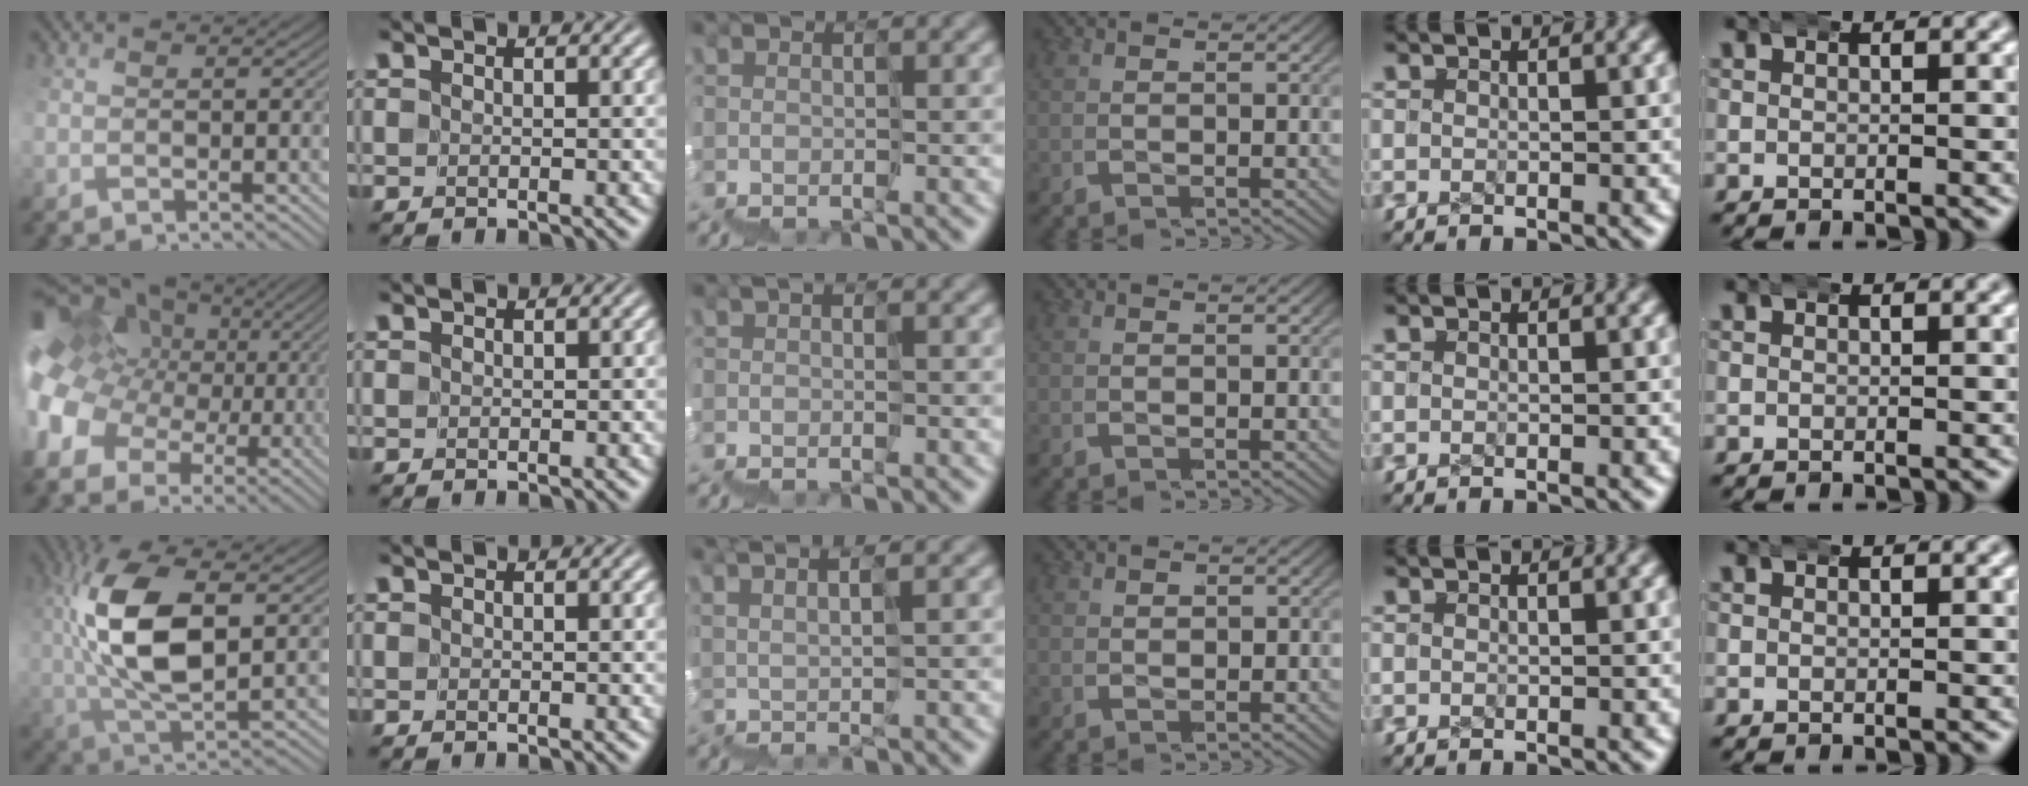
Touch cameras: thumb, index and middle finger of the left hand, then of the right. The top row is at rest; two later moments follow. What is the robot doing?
{"motion": "wrap", "object": "ethernet cable"}